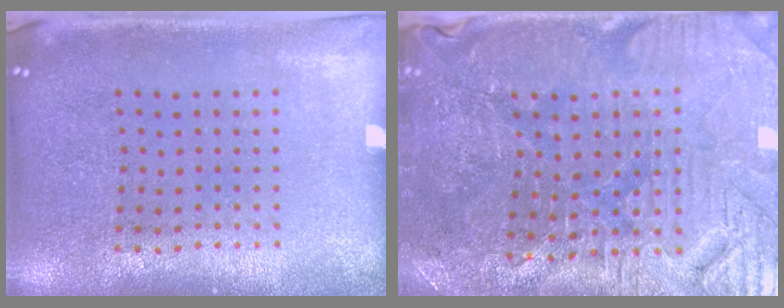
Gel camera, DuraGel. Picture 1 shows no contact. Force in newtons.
{"total": 3.5, "press": 3.5, "slide": 0.5}